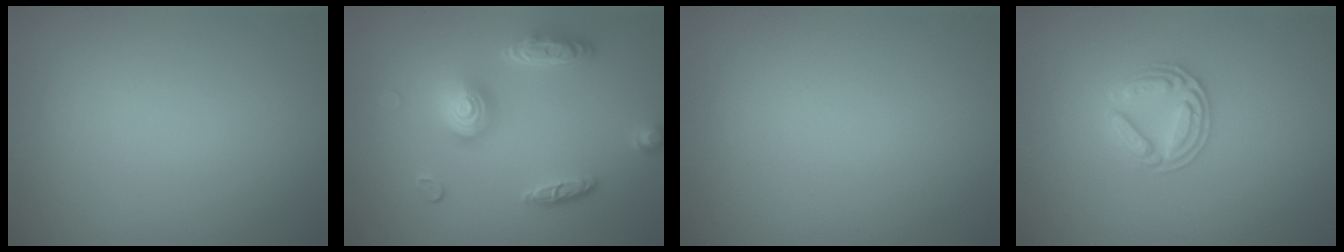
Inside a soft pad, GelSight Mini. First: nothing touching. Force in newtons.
{"total": 5.2, "press": 3.8, "slide": 3.5}
{"total": 0.0}
{"total": 2.8, "press": 2.7, "slide": 0.7}